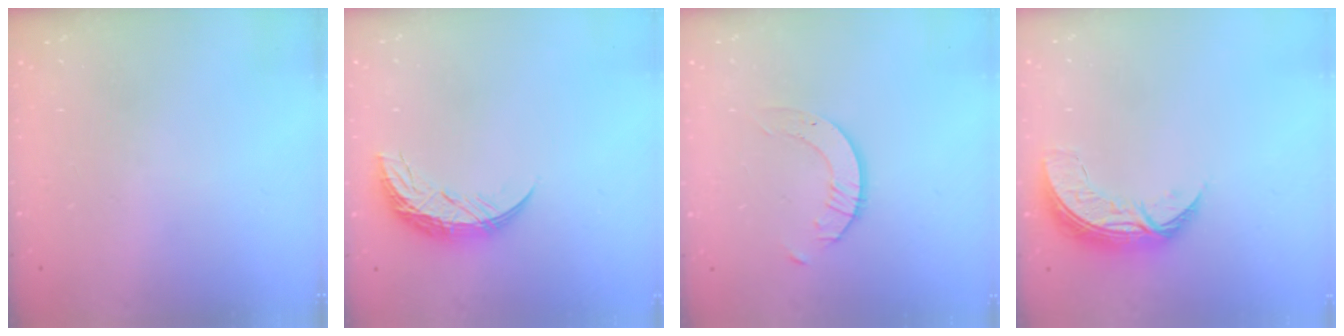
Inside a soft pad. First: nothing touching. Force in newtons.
{"total": 9.3, "press": 9.3, "slide": 0.7}
{"total": 2.1, "press": 2.1, "slide": 0.2}
{"total": 7.8, "press": 7.8, "slide": 0.7}